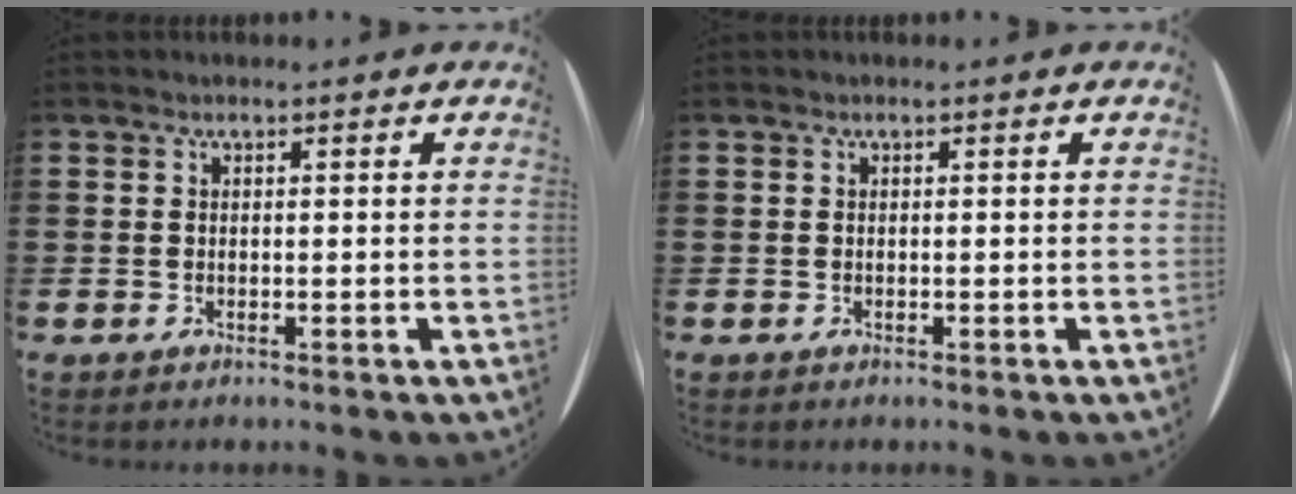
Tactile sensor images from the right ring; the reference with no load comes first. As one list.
[{"total": 0.0}]